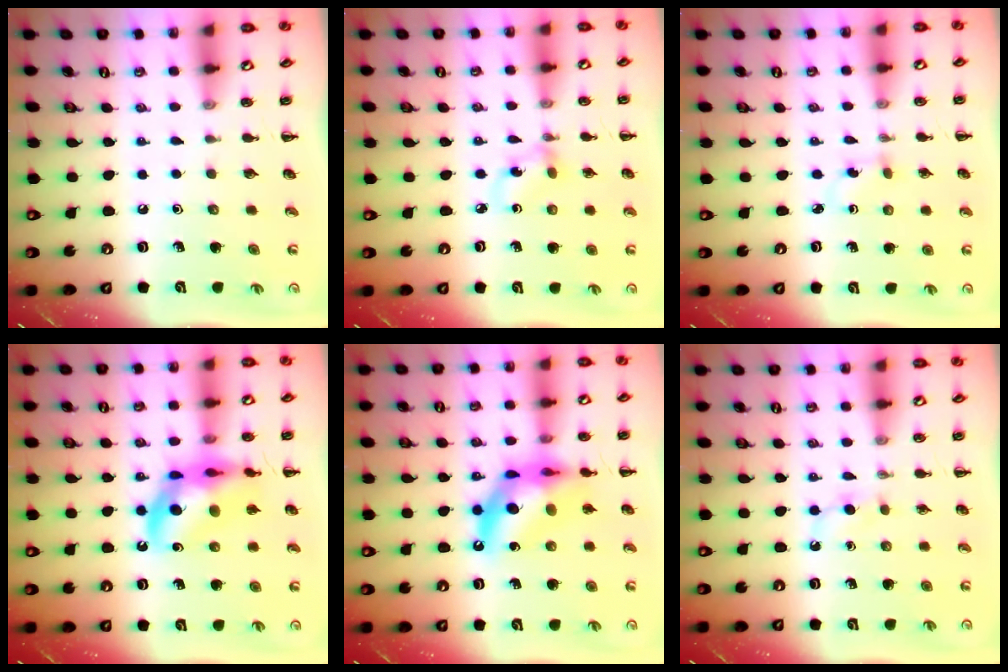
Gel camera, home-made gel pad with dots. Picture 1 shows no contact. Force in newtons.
{"total": 3.0, "press": 2.9, "slide": 0.7}
{"total": 1.9, "press": 1.6, "slide": 0.9}
{"total": 16.0, "press": 15.5, "slide": 3.9}
{"total": 14.3, "press": 13.8, "slide": 3.8}
{"total": 2.8, "press": 2.6, "slide": 1.1}